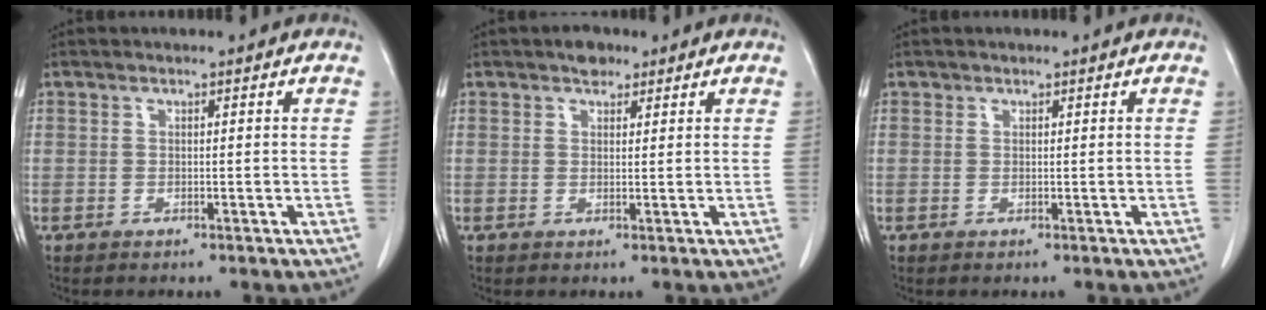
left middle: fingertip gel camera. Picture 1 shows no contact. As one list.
[{"total": 2.2, "force": [1.6, 1.3, 0.9], "torque": [-0.015, 0.005, 0.023]}, {"total": 0.0}]